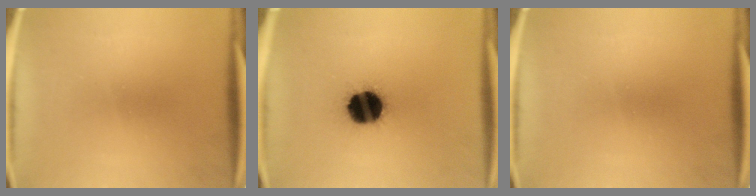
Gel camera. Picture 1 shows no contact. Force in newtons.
{"total": 16.3}
{"total": 0.0}